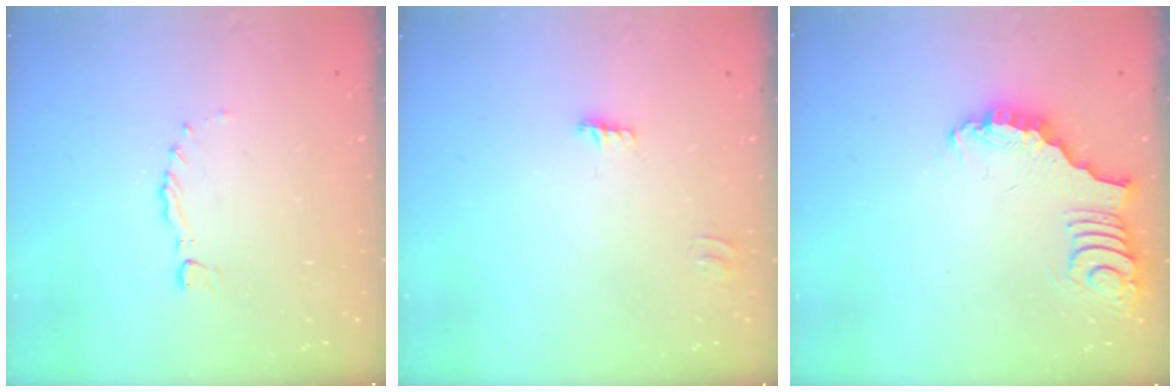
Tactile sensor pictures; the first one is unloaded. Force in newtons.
{"total": 3.5, "press": 3.5, "slide": 0.3}
{"total": 3.4, "press": 3.4, "slide": 0.4}